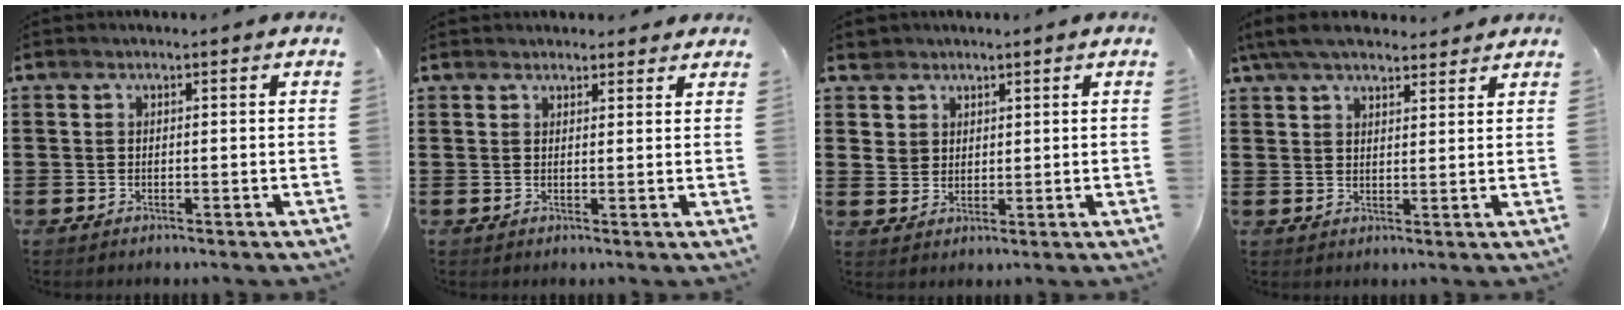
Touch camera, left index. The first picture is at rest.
{"total": 1.9, "force": [1.8, 0.5, 0.1], "torque": [-0.007, 0.003, 0.035]}
{"total": 4.1, "force": [2.6, 3.2, 0.2], "torque": [-0.013, 0.008, 0.047]}
{"total": 6.0, "force": [5.2, 1.5, 2.6], "torque": [-0.065, -0.005, 0.098]}